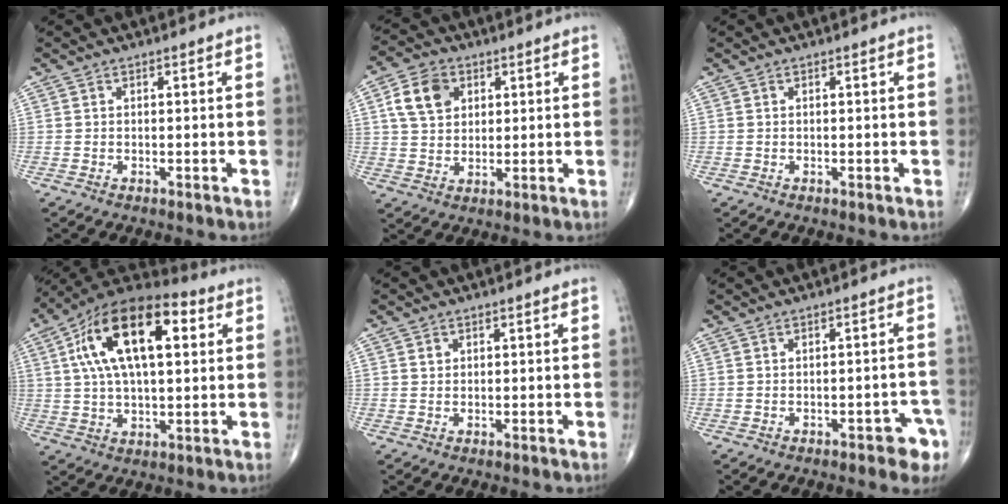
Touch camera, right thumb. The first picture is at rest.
{"total": 8.4, "force": [2.9, 6.3, 4.8], "torque": [-0.072, -0.002, 0.052]}
{"total": 0.0}
{"total": 20.7, "force": [5.5, 9.8, 17.4], "torque": [-0.293, 0.017, 0.083]}
{"total": 1.0, "force": [0.4, 0.8, 0.3], "torque": [0.000, -0.002, 0.007]}
{"total": 5.1, "force": [-2.9, 2.2, 3.6], "torque": [-0.023, 0.020, -0.033]}